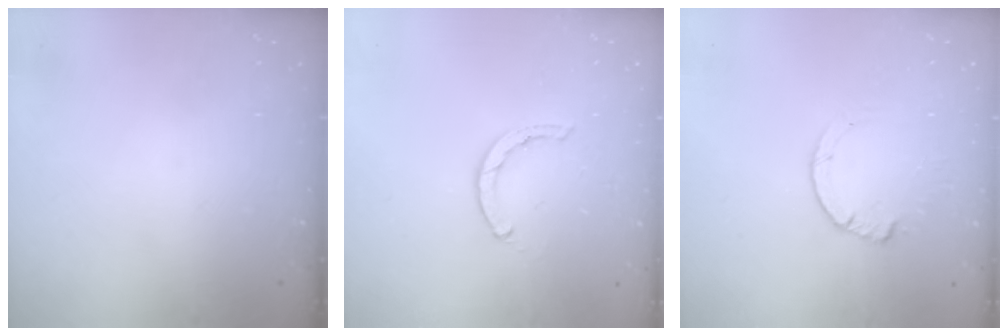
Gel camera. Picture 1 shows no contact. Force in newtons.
{"total": 1.6, "press": 1.5, "slide": 0.4}
{"total": 3.3, "press": 3.3, "slide": 0.4}